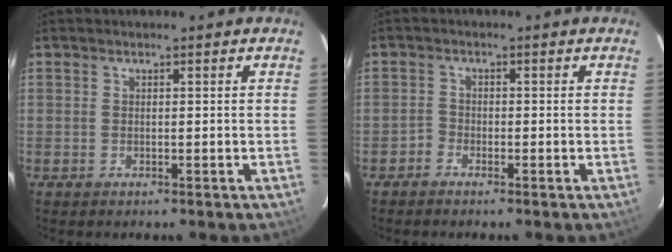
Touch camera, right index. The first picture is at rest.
{"total": 1.5, "force": [-1.2, 0.9, -0.1], "torque": [0.001, 0.006, -0.026]}